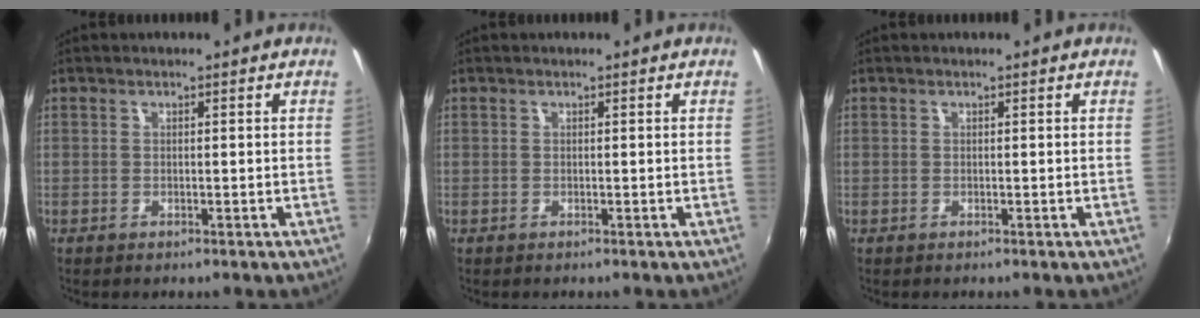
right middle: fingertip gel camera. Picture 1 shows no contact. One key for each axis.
{"total": 0.0}
{"total": 0.0}